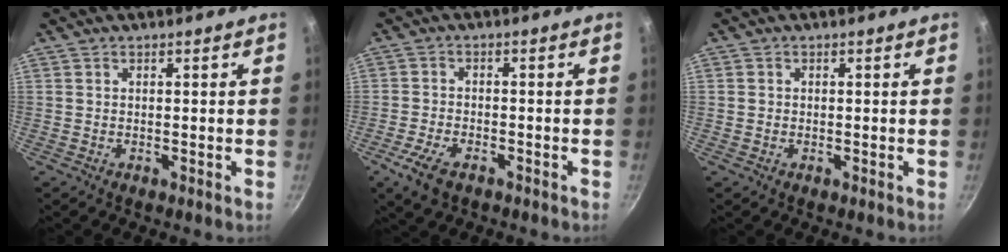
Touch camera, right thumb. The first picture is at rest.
{"total": 6.3, "force": [-3.5, 3.2, 4.2], "torque": [-0.091, 0.011, -0.067]}
{"total": 1.0, "force": [0.0, 1.0, 0.2], "torque": [-0.002, 0.003, -0.001]}